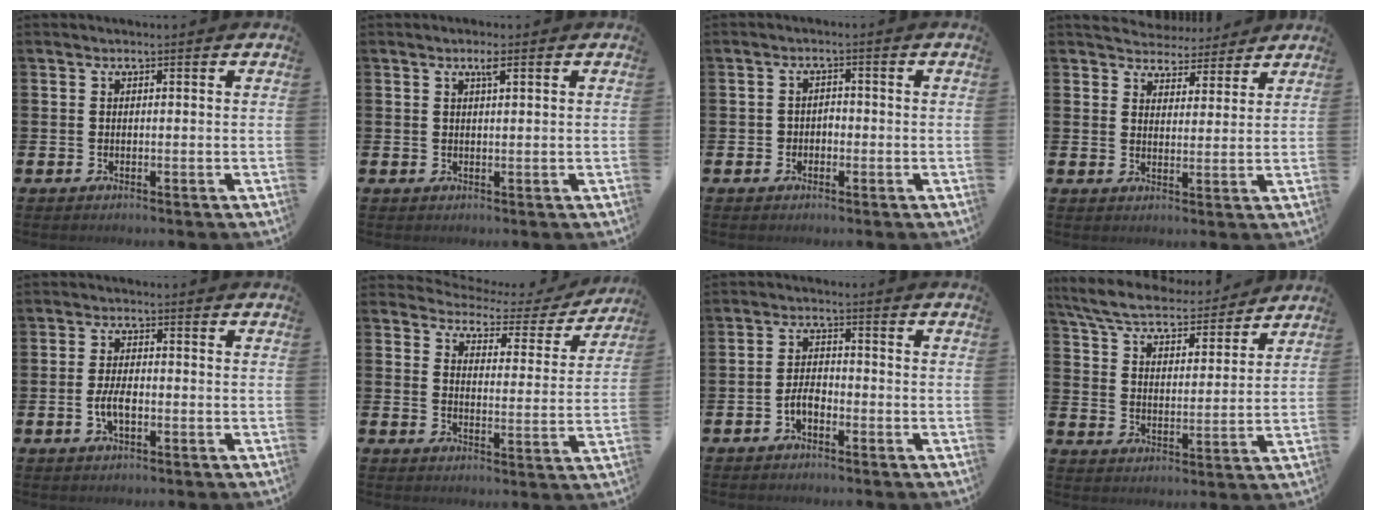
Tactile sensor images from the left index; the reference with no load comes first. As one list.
[{"total": 1.6, "force": [1.0, 0.2, 1.2], "torque": [-0.011, -0.002, 0.013]}, {"total": 1.8, "force": [-0.9, 1.5, 0.4], "torque": [-0.011, 0.003, -0.022]}, {"total": 4.2, "force": [3.8, 1.5, -0.4], "torque": [-0.003, -0.029, 0.067]}, {"total": 3.4, "force": [-0.8, 1.5, 2.9], "torque": [-0.044, 0.000, -0.017]}, {"total": 3.2, "force": [3.0, 1.1, 0.4], "torque": [-0.024, -0.034, 0.040]}, {"total": 2.7, "force": [-1.6, 1.3, 1.7], "torque": [-0.033, 0.007, -0.032]}, {"total": 6.8, "force": [6.3, 1.4, 2.0], "torque": [-0.071, -0.042, 0.107]}]